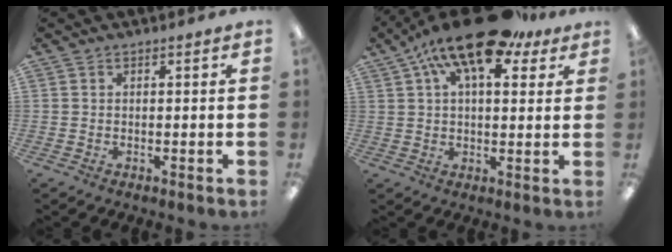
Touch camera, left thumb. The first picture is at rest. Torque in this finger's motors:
{"motor_torque": [1.50, 2.73, 1.49, -1.28, 0.14]}